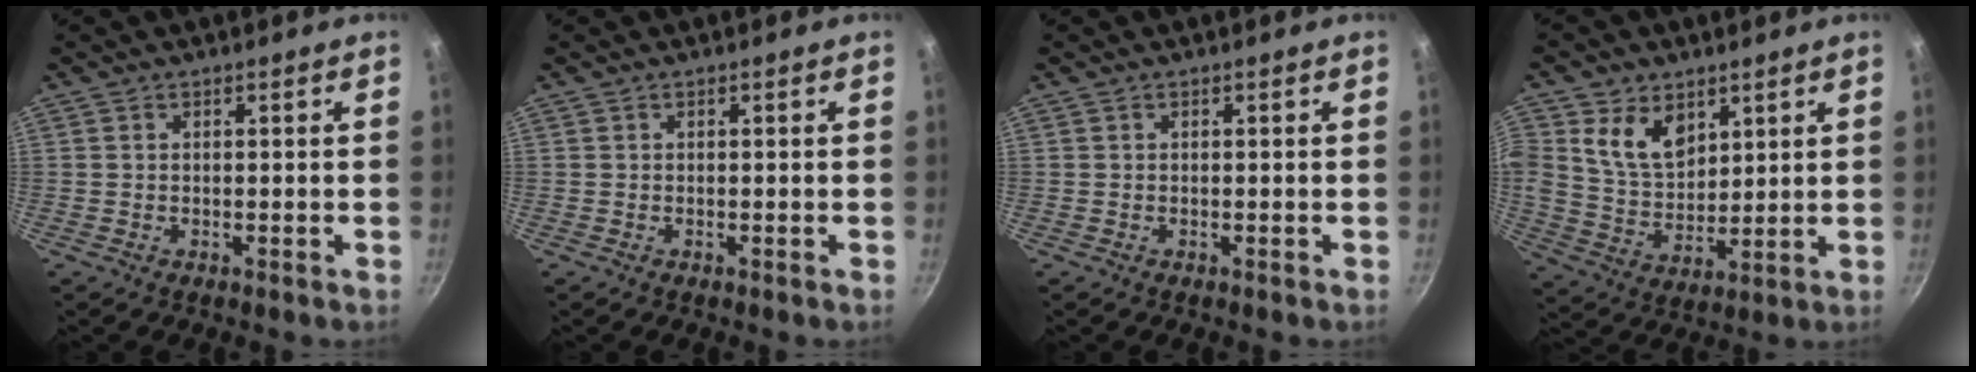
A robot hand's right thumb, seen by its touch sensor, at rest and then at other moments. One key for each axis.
{"total": 0.0}
{"total": 0.0}
{"total": 10.5, "fx": 4.6, "fy": 7.4, "fz": 5.8, "tx": -0.080, "ty": -0.031, "tz": 0.092}